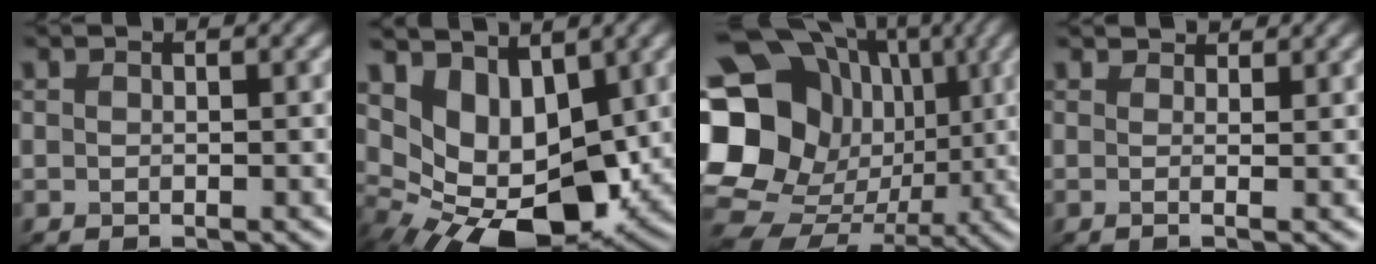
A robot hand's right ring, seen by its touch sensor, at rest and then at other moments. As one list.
[{"total": 8.7, "force": [1.8, 5.3, 6.7], "torque": [-0.114, -0.017, 0.040]}, {"total": 21.6, "force": [2.6, 19.3, 9.4], "torque": [-0.219, 0.036, 0.024]}, {"total": 3.4, "force": [2.5, 1.0, 2.1], "torque": [-0.027, -0.003, 0.008]}]